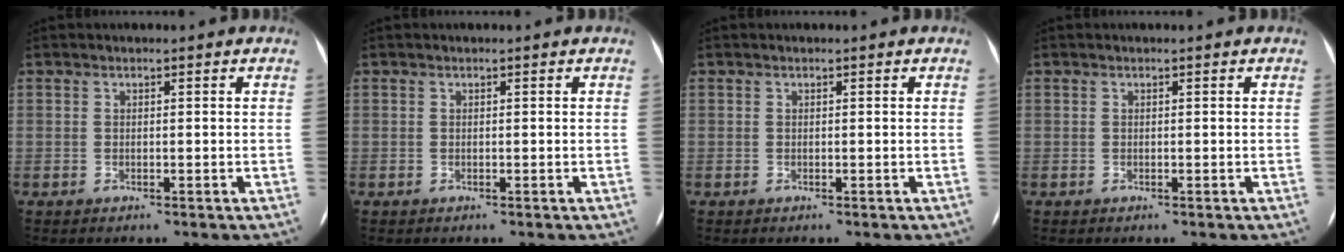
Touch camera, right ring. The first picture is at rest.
{"total": 0.0}
{"total": 0.0}
{"total": 0.0}